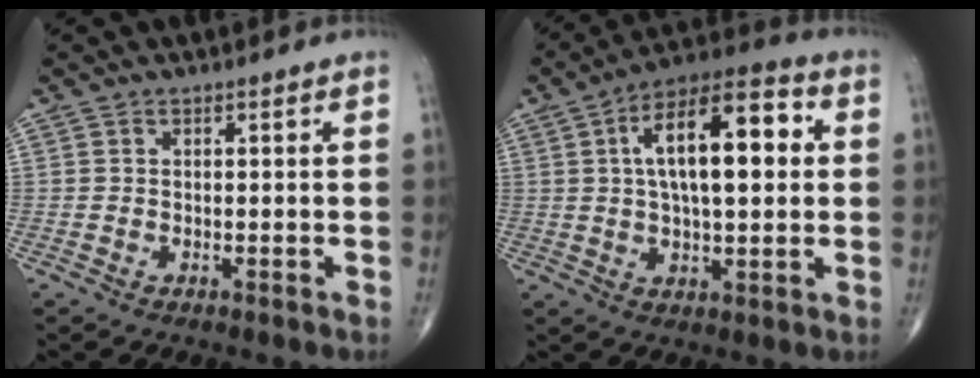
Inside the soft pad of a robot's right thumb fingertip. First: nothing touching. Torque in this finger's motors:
{"motor_torque": [0.89, 3.47, 1.49, 0.24, 0.35]}